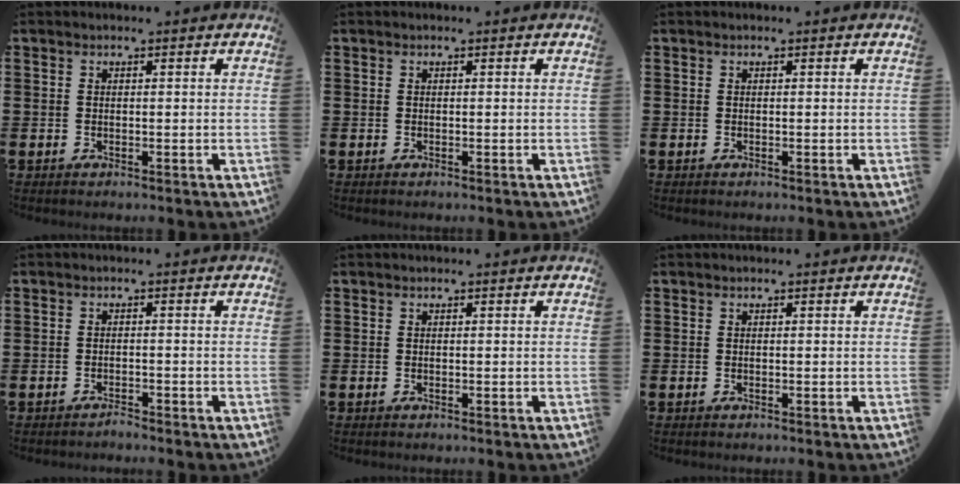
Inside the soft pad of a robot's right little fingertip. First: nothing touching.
{"total": 0.0}
{"total": 0.0}
{"total": 0.9, "force": [-0.9, 0.0, 0.0], "torque": [-0.005, 0.000, -0.019]}
{"total": 0.0}
{"total": 0.0}